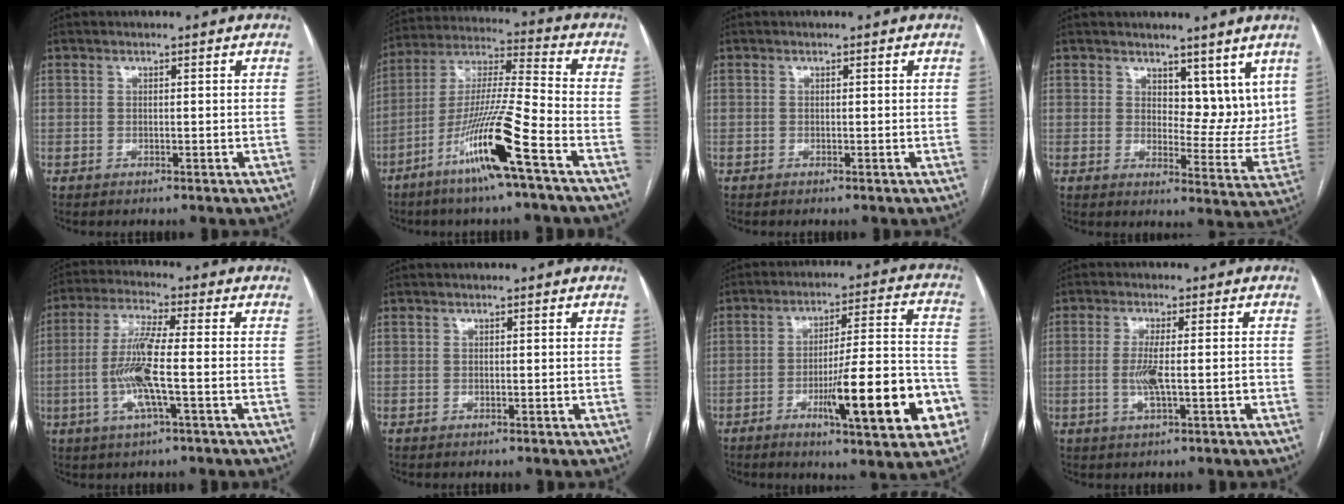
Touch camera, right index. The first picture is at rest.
{"total": 15.2, "force": [-7.8, -0.7, 13.0], "torque": [-0.260, -0.018, -0.149]}
{"total": 0.0}
{"total": 8.5, "force": [5.8, 4.3, 4.5], "torque": [-0.043, -0.015, 0.087]}
{"total": 9.5, "force": [-1.8, 0.4, 9.3], "torque": [-0.191, -0.001, -0.042]}
{"total": 0.0}
{"total": 18.0, "force": [-6.8, 2.4, 16.5], "torque": [-0.211, 0.012, -0.090]}
{"total": 5.2, "force": [-1.2, 0.7, 5.0], "torque": [-0.098, -0.002, -0.017]}